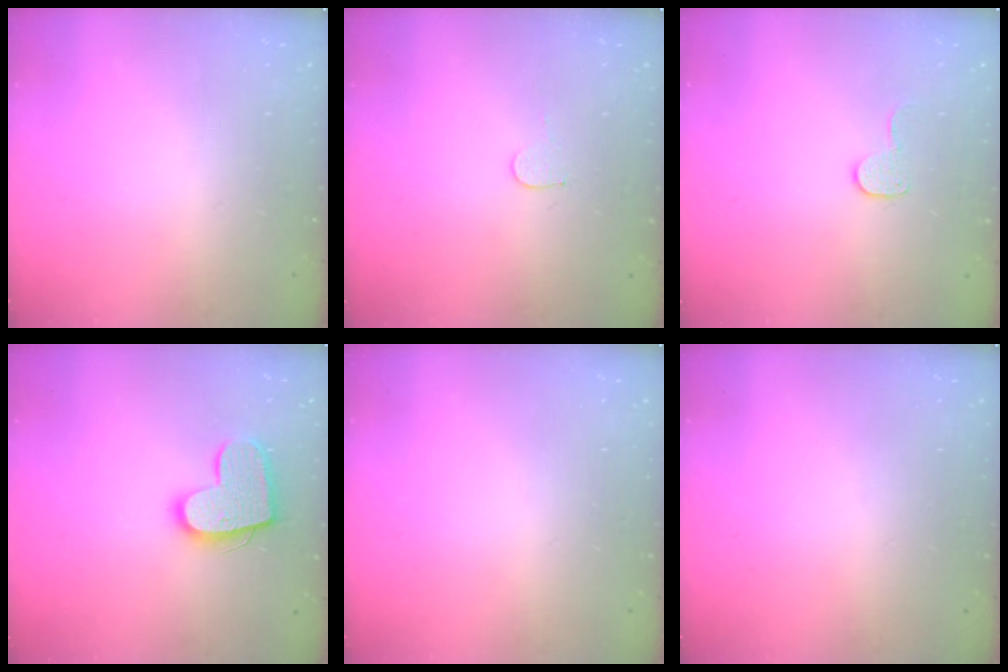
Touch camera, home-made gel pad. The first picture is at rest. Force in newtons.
{"total": 3.4, "press": 3.4, "slide": 0.2}
{"total": 6.4, "press": 6.4, "slide": 0.4}
{"total": 14.5, "press": 14.5, "slide": 0.9}
{"total": 0.0}
{"total": 0.0}